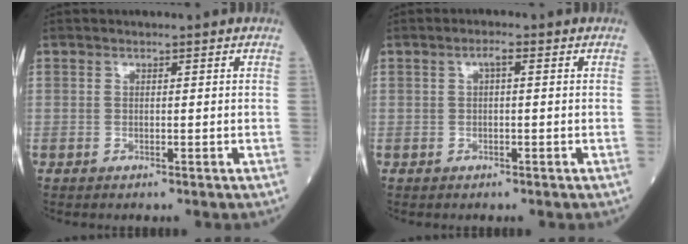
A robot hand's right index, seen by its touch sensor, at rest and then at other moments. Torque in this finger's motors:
{"motor_torque": [0.25, 0.05, 0.12, 0.03]}